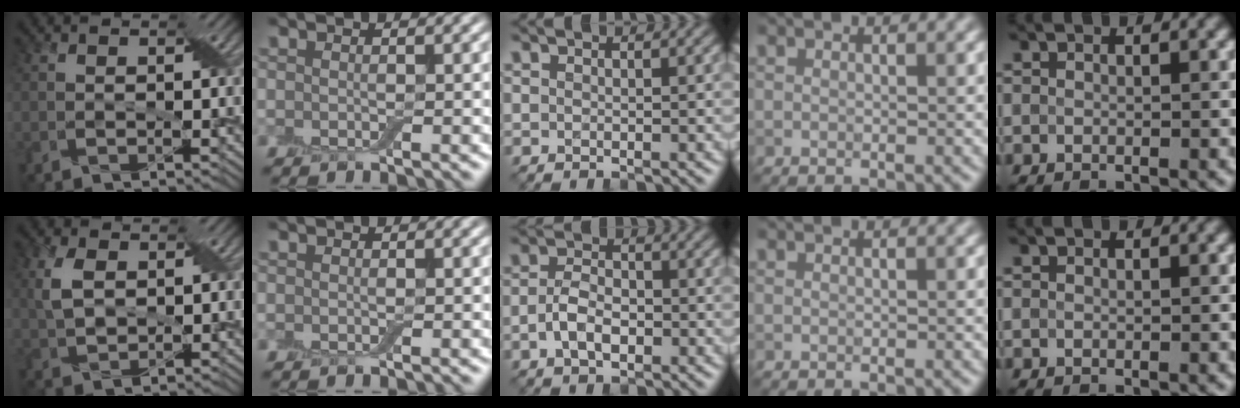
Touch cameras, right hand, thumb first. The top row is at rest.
{"thumb": {"total": 4.4, "force": [1.3, 2.7, 3.2], "torque": [-0.085, 0.006, 0.027]}, "middle": {"total": 3.2, "force": [-0.9, 1.9, 2.4], "torque": [-0.047, 0.000, -0.020]}}